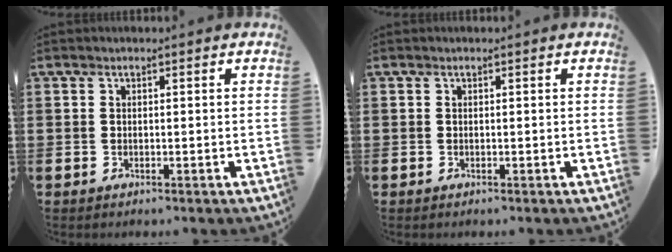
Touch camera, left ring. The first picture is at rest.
{"total": 0.0}